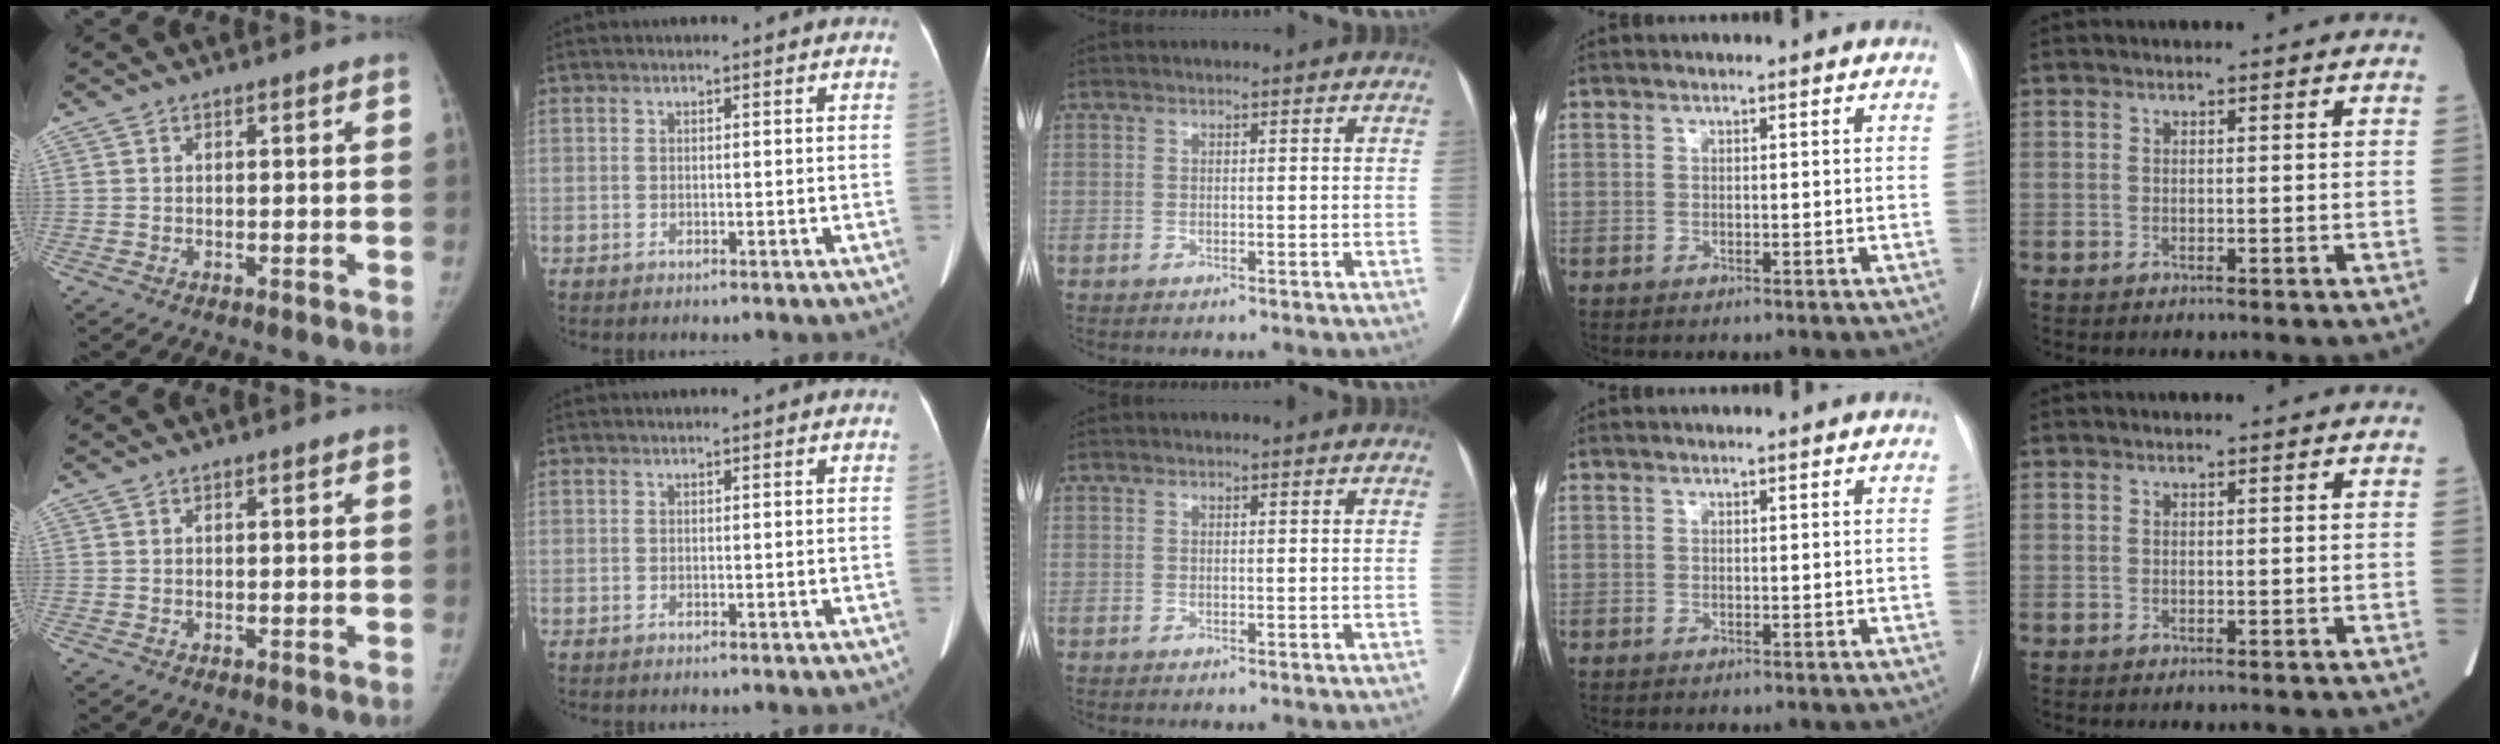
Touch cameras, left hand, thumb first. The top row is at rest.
{}